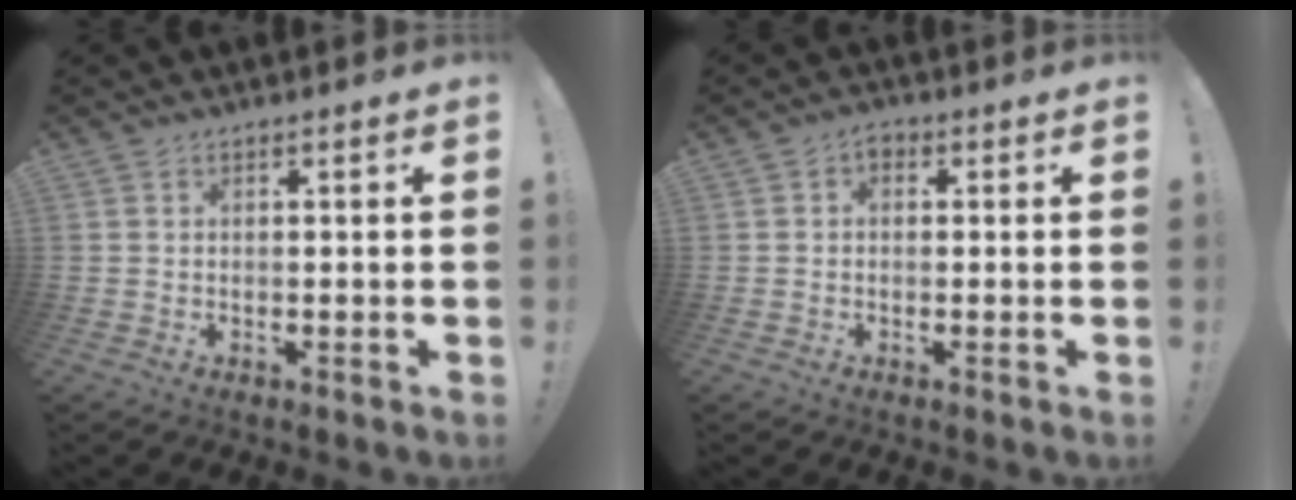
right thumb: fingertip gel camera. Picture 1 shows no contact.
{"total": 2.1, "force": [-0.4, 1.6, 1.3], "torque": [-0.031, 0.009, -0.007]}